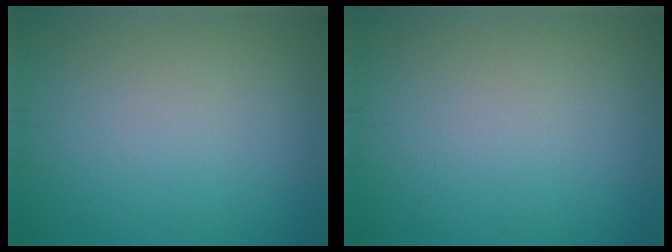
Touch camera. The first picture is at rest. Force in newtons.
{"total": 0.0}